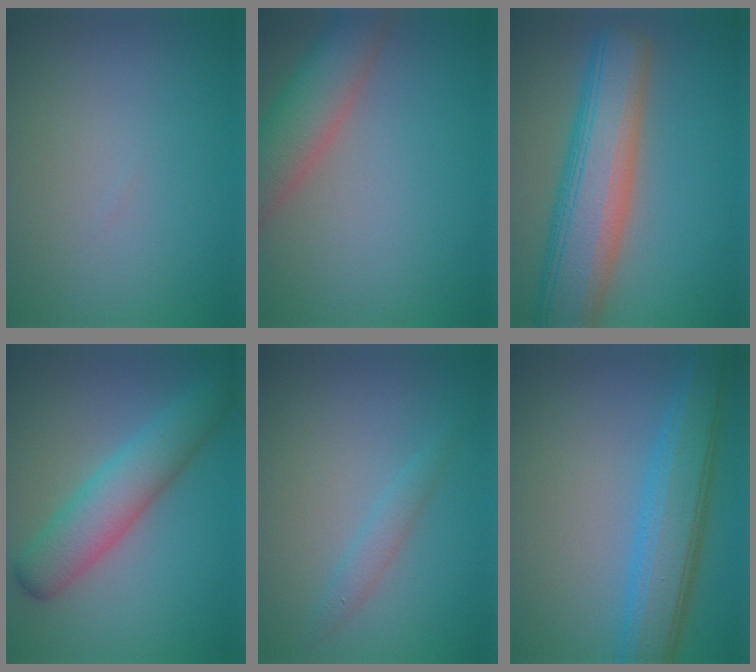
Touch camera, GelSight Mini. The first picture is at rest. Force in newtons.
{"total": 6.1, "press": 6.1, "slide": 0.5}
{"total": 10.0, "press": 10.0, "slide": 0.8}
{"total": 5.6, "press": 5.6, "slide": 0.2}
{"total": 1.5, "press": 1.4, "slide": 0.1}
{"total": 6.1, "press": 6.1, "slide": 0.2}